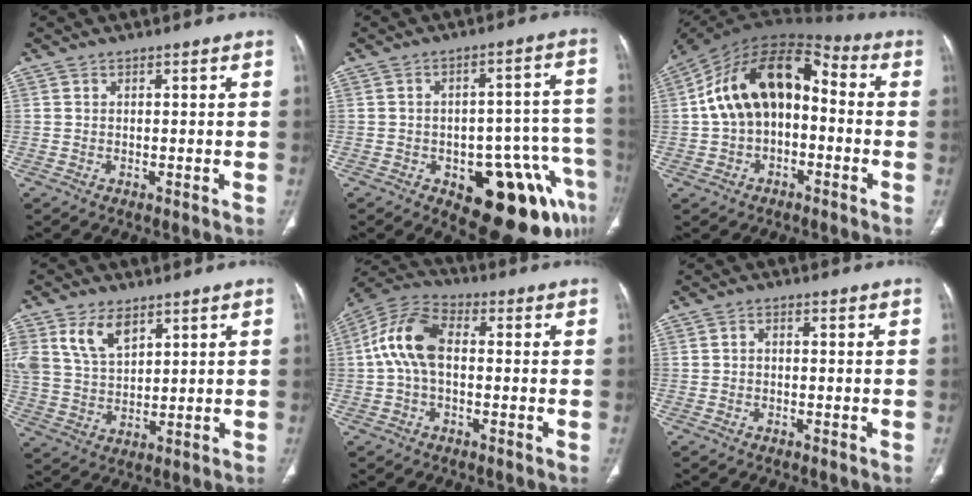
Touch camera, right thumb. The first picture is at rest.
{"total": 19.2, "force": [-9.0, 8.6, 14.6], "torque": [-0.116, 0.062, -0.103]}
{"total": 17.4, "force": [-0.1, 11.1, 13.5], "torque": [-0.210, 0.055, -0.013]}
{"total": 9.7, "force": [5.2, 5.6, 5.9], "torque": [-0.102, -0.014, 0.111]}
{"total": 11.2, "force": [0.4, 6.6, 9.0], "torque": [-0.183, 0.031, -0.002]}
{"total": 1.2, "force": [-0.2, 0.9, 0.8], "torque": [-0.008, 0.005, -0.007]}